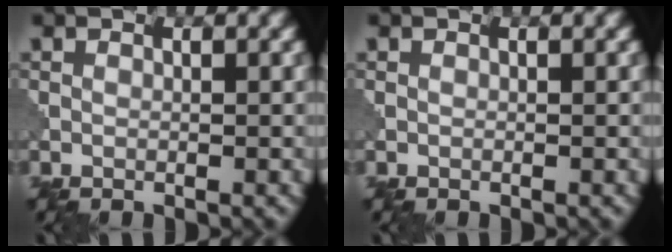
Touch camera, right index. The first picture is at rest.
{"total": 0.0}